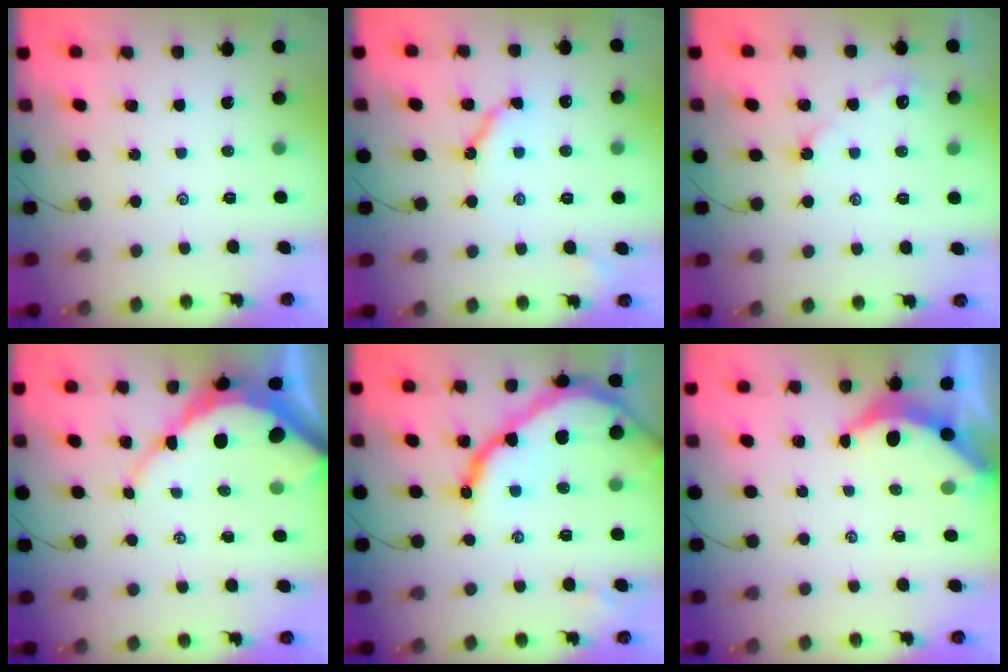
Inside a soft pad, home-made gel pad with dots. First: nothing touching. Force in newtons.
{"total": 7.9, "press": 7.8, "slide": 0.7}
{"total": 4.4, "press": 4.3, "slide": 0.6}
{"total": 10.7, "press": 10.6, "slide": 0.9}
{"total": 19.0, "press": 18.9, "slide": 1.9}
{"total": 4.6, "press": 4.6, "slide": 0.3}